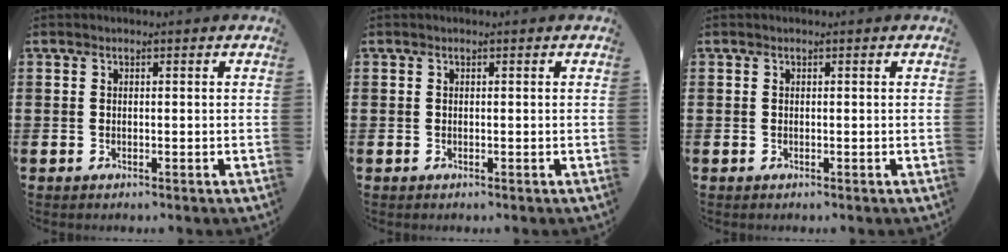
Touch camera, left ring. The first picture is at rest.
{"total": 0.0}
{"total": 0.0}